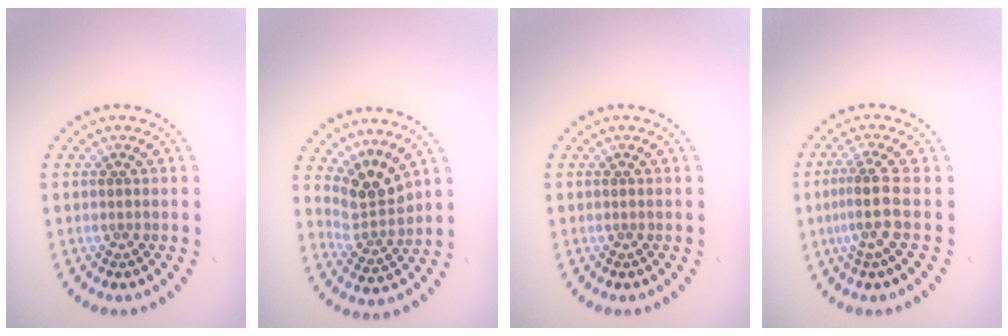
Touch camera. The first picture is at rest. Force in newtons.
{"total": 3.4, "press": 2.4, "slide": 2.5}
{"total": 0.0}
{"total": 3.0, "press": 2.2, "slide": 2.0}